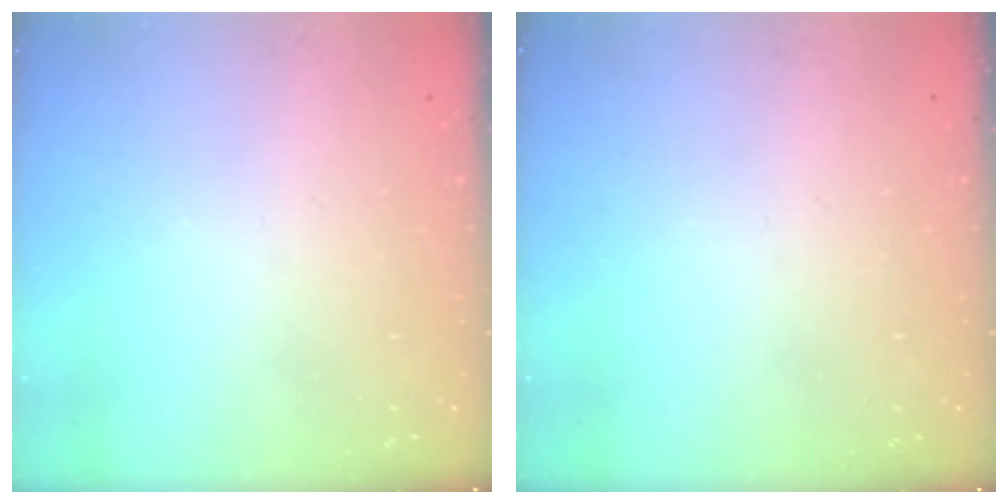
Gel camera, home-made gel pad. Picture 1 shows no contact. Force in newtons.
{"total": 0.0}